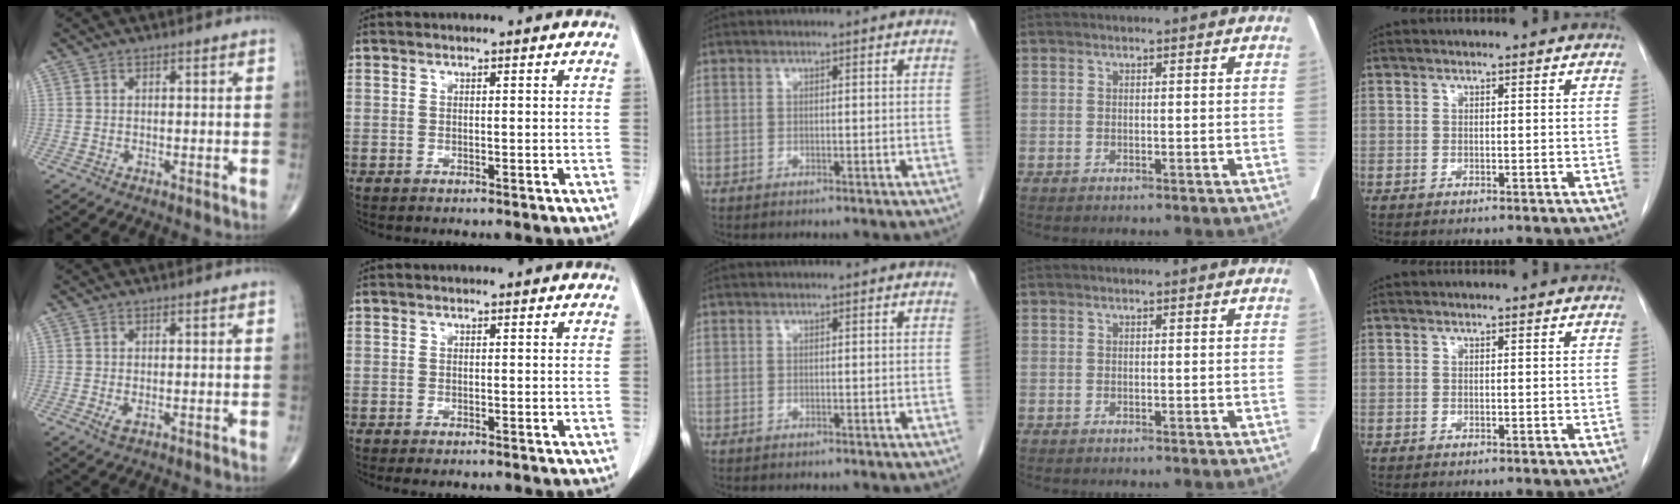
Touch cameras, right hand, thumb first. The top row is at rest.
{"thumb": {"total": 1.5, "force": [-0.4, 0.7, 1.3], "torque": [-0.026, -0.004, -0.005]}, "index": {"total": 1.0, "force": [-0.8, 0.3, 0.5], "torque": [-0.009, -0.002, -0.008]}}